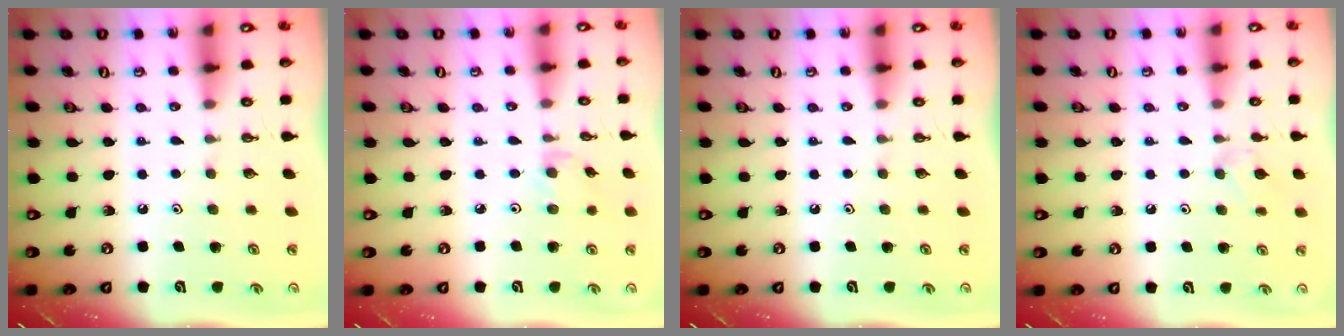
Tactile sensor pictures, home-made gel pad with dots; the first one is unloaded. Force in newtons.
{"total": 1.9, "press": 1.9, "slide": 0.4}
{"total": 0.0}
{"total": 6.0, "press": 6.0, "slide": 1.0}